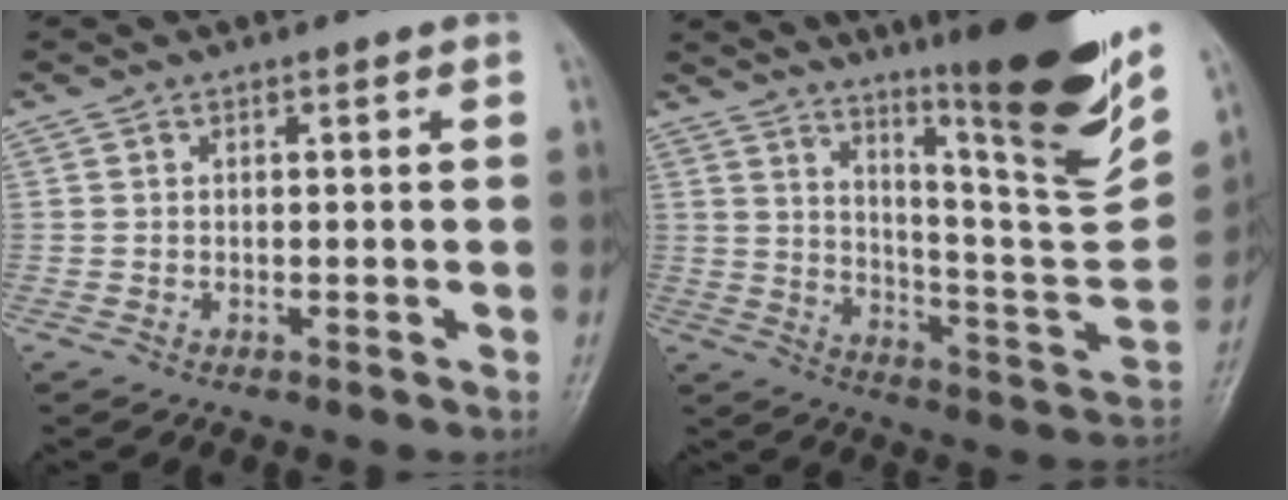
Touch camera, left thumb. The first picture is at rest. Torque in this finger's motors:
{"motor_torque": [3.17, 0.83, 1.69, -1.08, 0.38]}